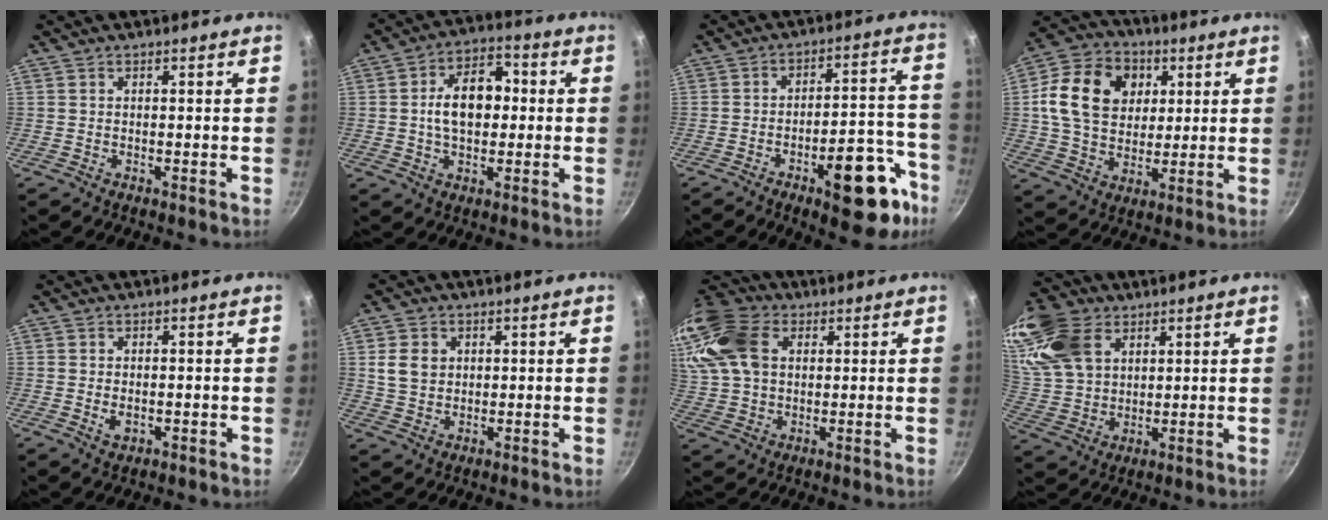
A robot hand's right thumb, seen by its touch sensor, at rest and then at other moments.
{"total": 11.4, "force": [0.4, 7.4, 8.7], "torque": [-0.107, 0.022, -0.004]}
{"total": 17.2, "force": [-8.9, 6.8, 13.0], "torque": [-0.114, 0.063, -0.117]}
{"total": 17.2, "force": [4.2, 13.2, 10.2], "torque": [-0.158, 0.005, 0.063]}
{"total": 2.6, "force": [-0.5, 1.7, 1.9], "torque": [-0.032, -0.002, -0.005]}
{"total": 5.7, "force": [1.3, 4.7, 3.1], "torque": [-0.041, 0.000, 0.026]}
{"total": 20.4, "force": [6.3, 14.7, 12.6], "torque": [-0.285, 0.018, 0.113]}
{"total": 18.4, "force": [8.6, 12.8, 10.2], "torque": [-0.209, -0.009, 0.173]}